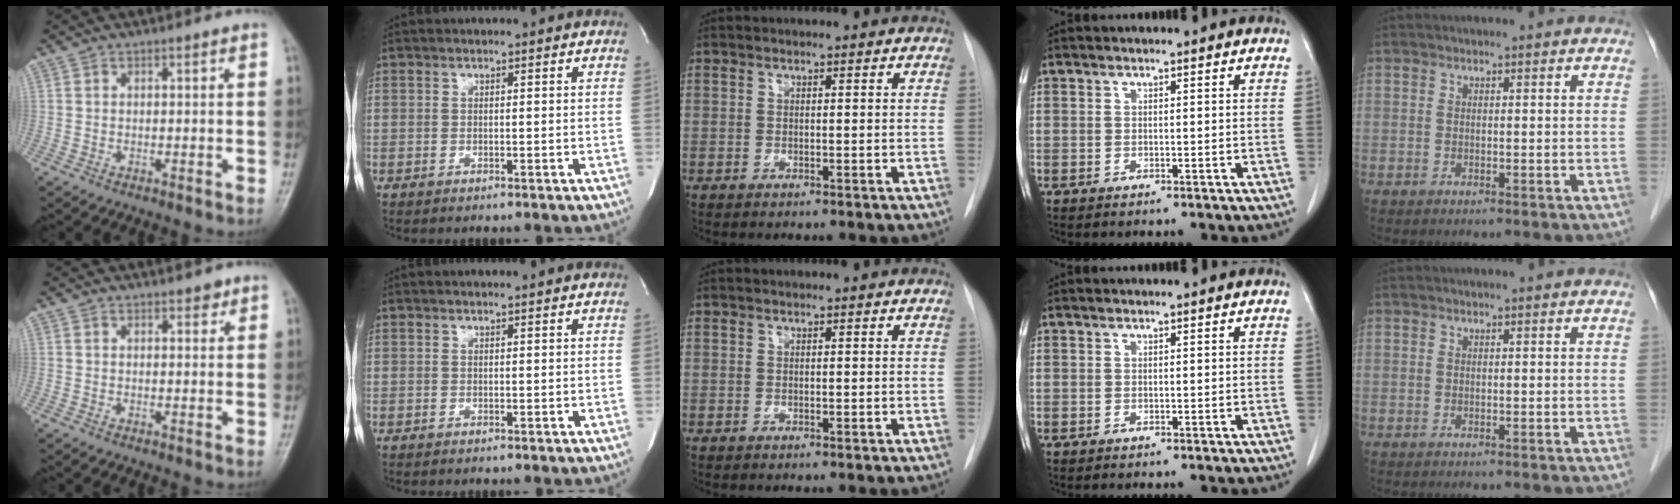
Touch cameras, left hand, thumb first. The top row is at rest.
{"thumb": {"total": 1.6, "force": [1.2, 0.9, 0.7], "torque": [0.004, -0.006, 0.013]}}